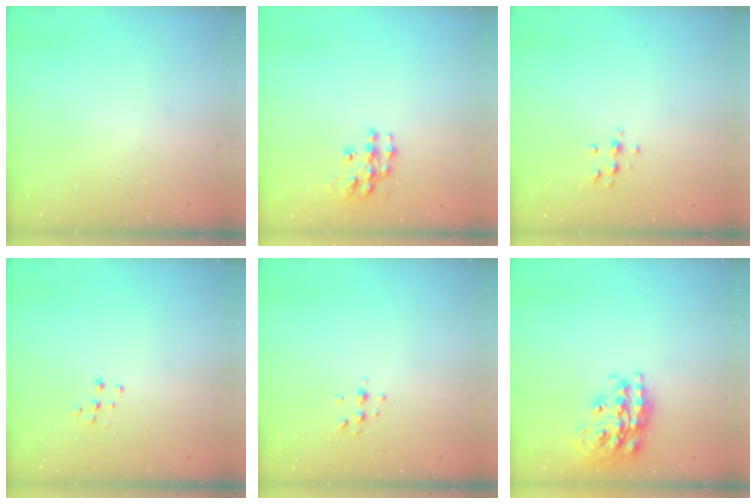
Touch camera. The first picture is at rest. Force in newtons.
{"total": 10.4, "press": 10.4, "slide": 0.5}
{"total": 4.9, "press": 4.8, "slide": 1.2}
{"total": 7.0, "press": 6.9, "slide": 0.6}
{"total": 3.8, "press": 3.6, "slide": 1.1}
{"total": 19.4, "press": 19.4, "slide": 1.4}